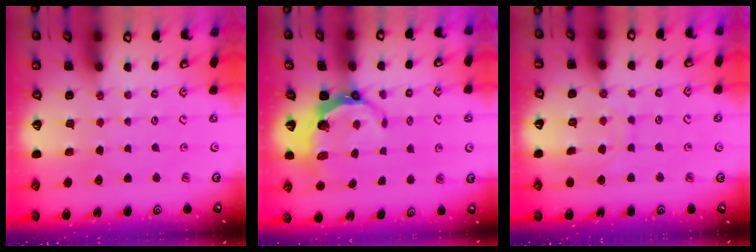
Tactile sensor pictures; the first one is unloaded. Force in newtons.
{"total": 6.5, "press": 5.1, "slide": 4.1}
{"total": 9.0, "press": 9.0, "slide": 0.6}